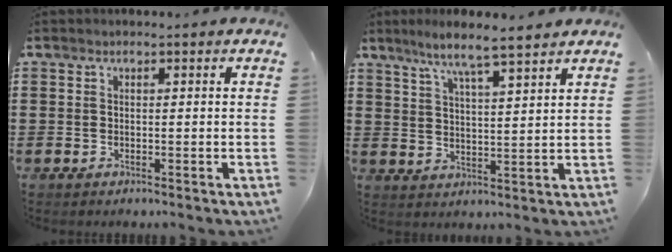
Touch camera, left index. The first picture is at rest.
{"total": 5.8, "force": [5.0, -0.3, 2.9], "torque": [-0.074, -0.021, 0.085]}